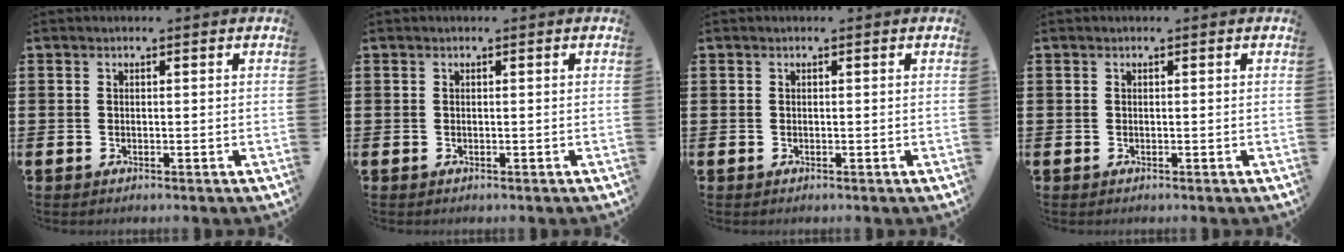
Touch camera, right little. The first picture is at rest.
{"total": 0.0}
{"total": 0.0}
{"total": 0.0}